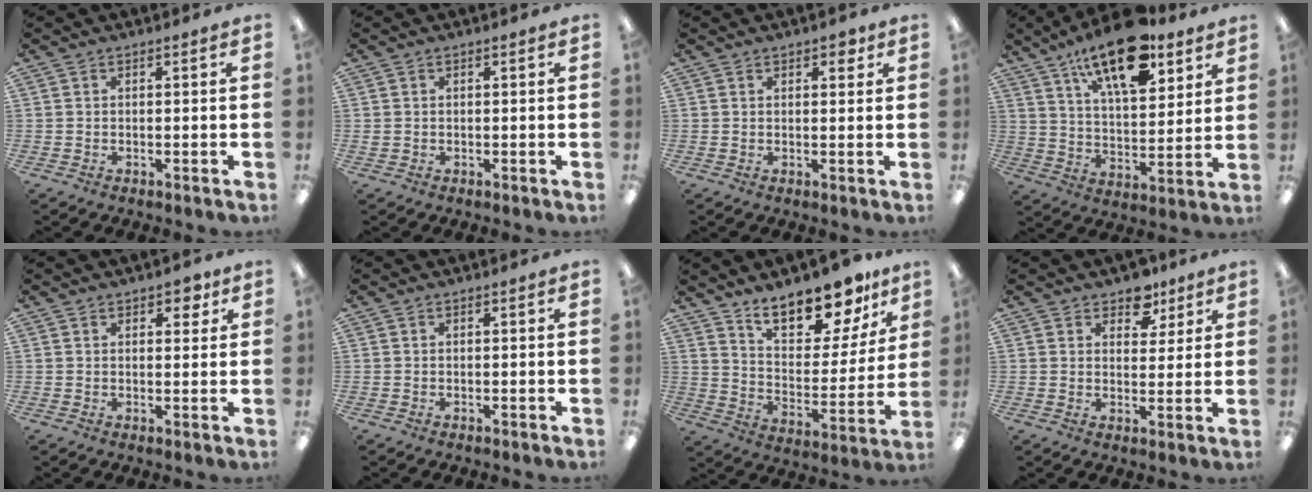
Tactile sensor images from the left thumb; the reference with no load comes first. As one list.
[{"total": 0.7, "force": [0.1, 0.6, 0.2], "torque": [-0.004, 0.004, 0.001]}, {"total": 2.3, "force": [1.5, 1.2, 1.3], "torque": [-0.003, -0.005, 0.020]}, {"total": 18.8, "force": [12.5, 7.9, 11.5], "torque": [-0.178, -0.065, 0.208]}, {"total": 3.2, "force": [2.0, 1.8, 1.8], "torque": [-0.014, -0.005, 0.029]}, {"total": 0.0}, {"total": 17.6, "force": [14.5, 6.5, 7.6], "torque": [-0.119, -0.103, 0.252]}, {"total": 7.2, "force": [5.2, 4.3, 2.4], "torque": [-0.018, -0.026, 0.089]}]